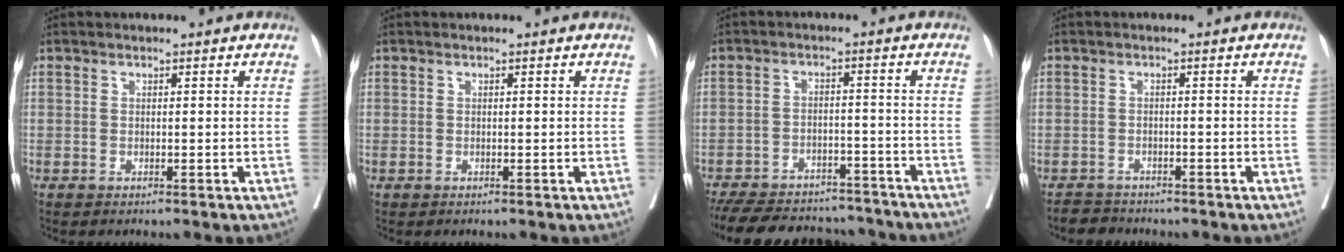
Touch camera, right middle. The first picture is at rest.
{"total": 0.0}
{"total": 19.7, "force": [-17.4, 6.6, 6.4], "torque": [-0.161, -0.005, -0.240]}
{"total": 3.4, "force": [-3.2, 1.1, -0.2], "torque": [-0.002, -0.006, -0.055]}